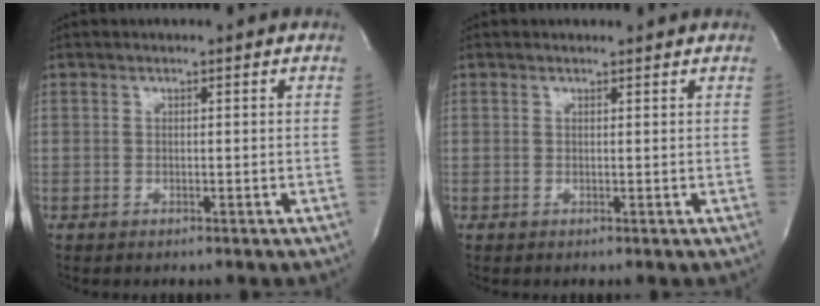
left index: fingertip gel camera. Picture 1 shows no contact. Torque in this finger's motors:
{"motor_torque": [0.13, -0.25, -0.14, -0.01]}